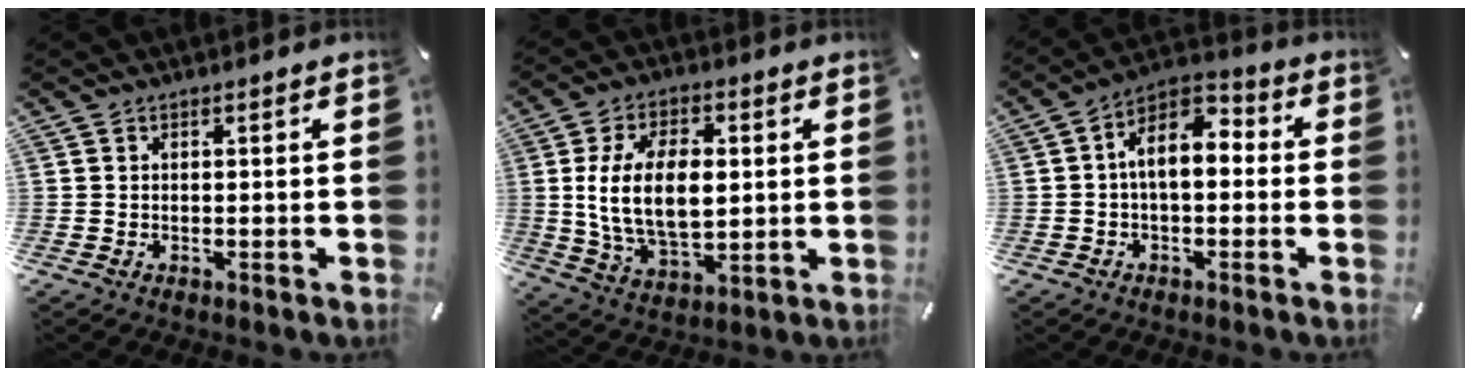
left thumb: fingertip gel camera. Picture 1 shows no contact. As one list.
[{"total": 15.4, "force": [1.6, 9.2, 12.2], "torque": [-0.262, 0.003, 0.027]}, {"total": 8.5, "force": [0.5, 5.1, 6.8], "torque": [-0.129, 0.001, 0.006]}]